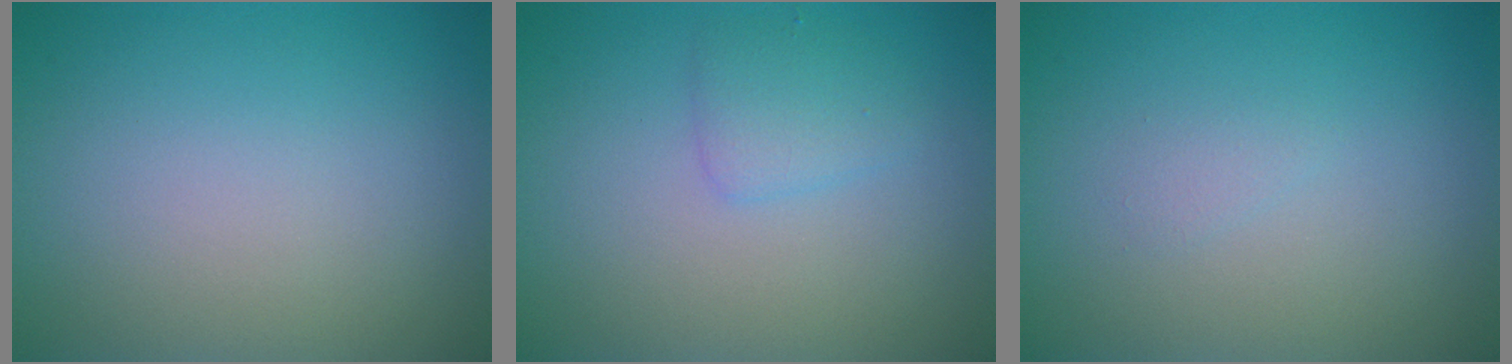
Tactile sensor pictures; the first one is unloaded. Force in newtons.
{"total": 1.8, "press": 1.8, "slide": 0.0}
{"total": 0.6, "press": 0.6, "slide": 0.1}